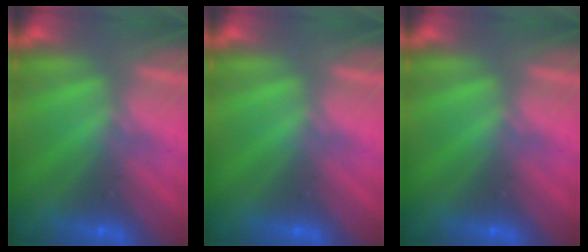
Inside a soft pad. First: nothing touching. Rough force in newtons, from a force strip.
{"total": 0.0}
{"total": 0.0}